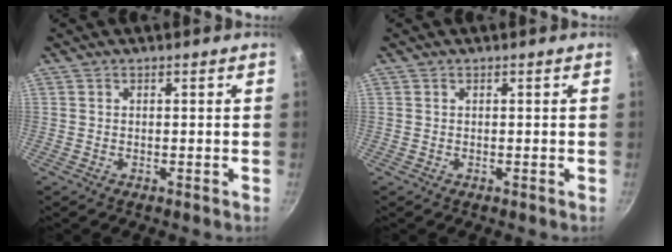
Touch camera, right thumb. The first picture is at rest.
{"total": 0.0}